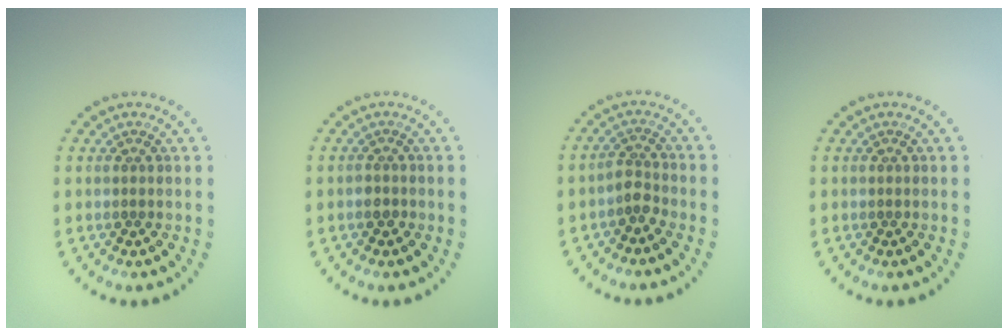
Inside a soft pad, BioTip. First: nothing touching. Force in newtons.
{"total": 1.0, "press": 0.8, "slide": 0.5}
{"total": 1.8, "press": 1.4, "slide": 1.2}
{"total": 0.0}